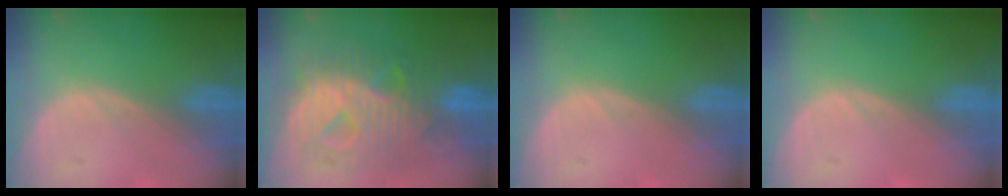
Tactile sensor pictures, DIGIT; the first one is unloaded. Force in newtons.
{"total": 12.1, "press": 12.0, "slide": 1.4}
{"total": 0.0}
{"total": 0.0}